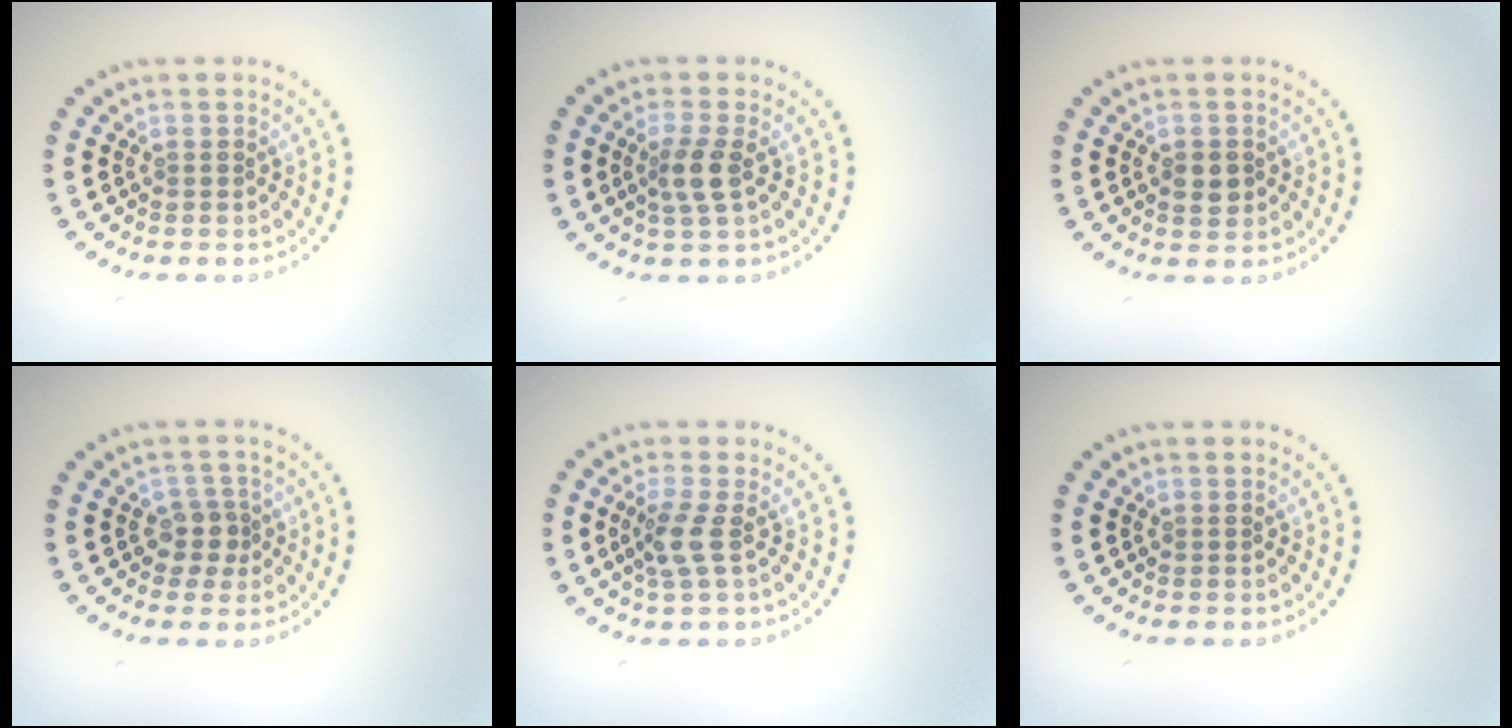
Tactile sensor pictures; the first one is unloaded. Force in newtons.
{"total": 2.3, "press": 2.0, "slide": 1.2}
{"total": 1.8, "press": 1.8, "slide": 0.3}
{"total": 2.2, "press": 1.8, "slide": 1.2}
{"total": 2.2, "press": 1.8, "slide": 1.3}
{"total": 0.0}